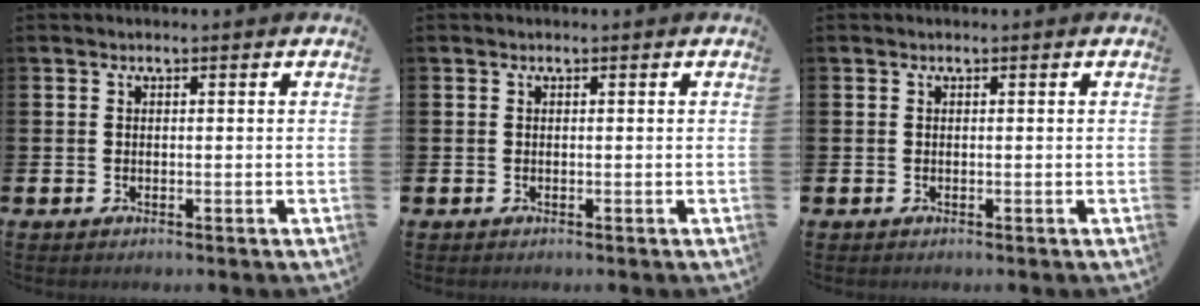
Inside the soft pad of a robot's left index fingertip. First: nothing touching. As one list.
[{"total": 0.0}, {"total": 0.0}]